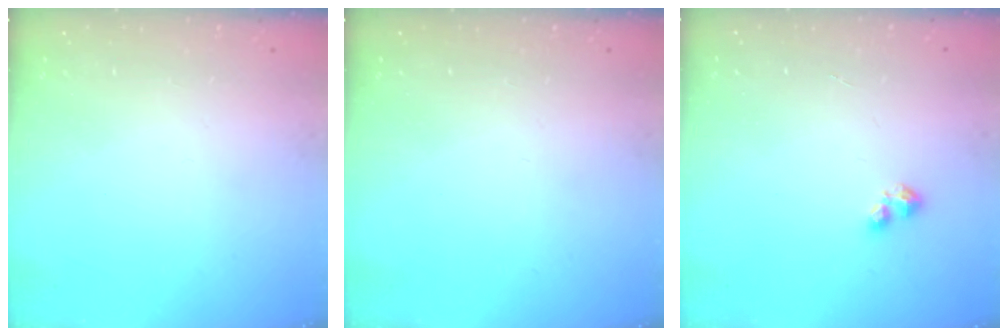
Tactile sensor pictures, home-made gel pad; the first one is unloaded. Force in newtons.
{"total": 0.0}
{"total": 1.9, "press": 1.9, "slide": 0.4}